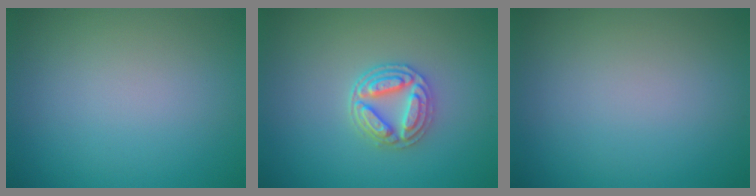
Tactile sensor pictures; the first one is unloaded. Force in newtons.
{"total": 3.7, "press": 3.3, "slide": 1.7}
{"total": 0.0}